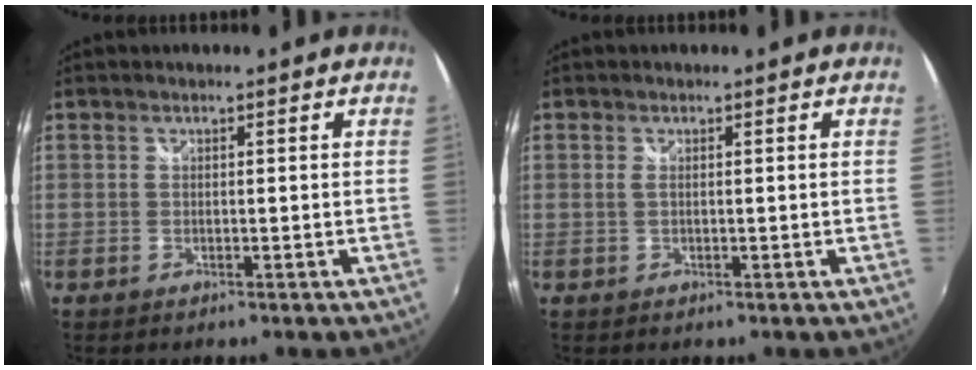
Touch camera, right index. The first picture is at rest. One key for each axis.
{"total": 0.6, "fx": 0.1, "fy": 0.1, "fz": 0.6, "tx": -0.012, "ty": 0.000, "tz": 0.001}